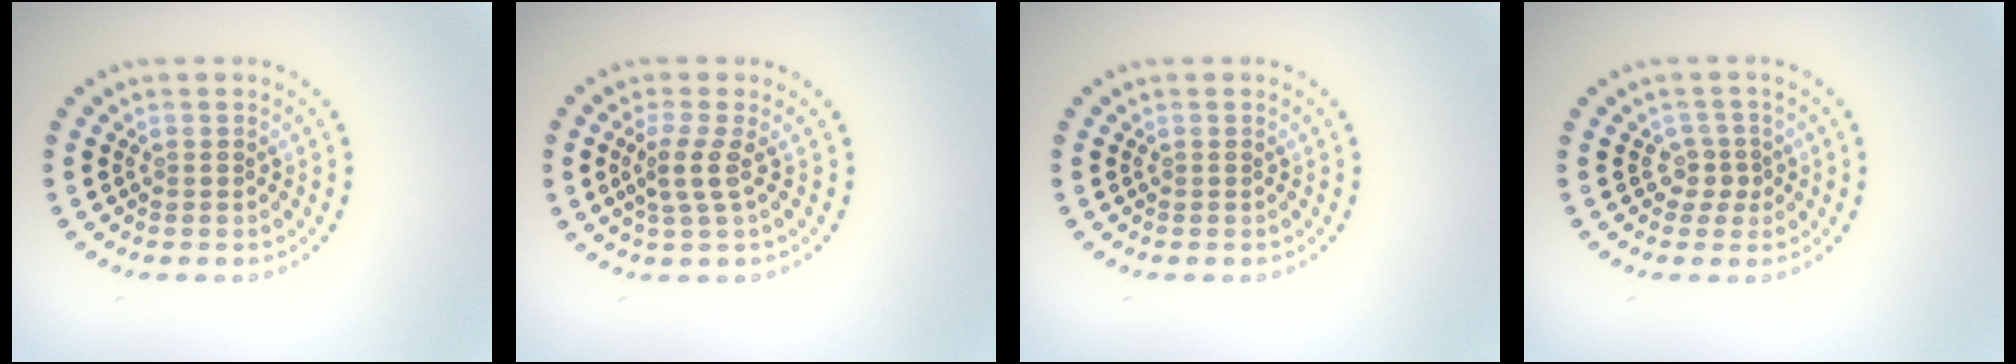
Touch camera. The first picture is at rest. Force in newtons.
{"total": 2.2, "press": 1.6, "slide": 1.4}
{"total": 0.0}
{"total": 1.7, "press": 1.1, "slide": 1.3}